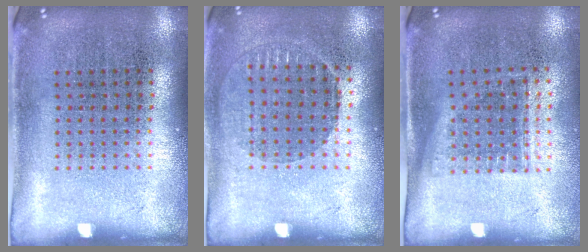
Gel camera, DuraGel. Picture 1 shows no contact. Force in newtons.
{"total": 0.9, "press": 0.8, "slide": 0.4}
{"total": 1.2, "press": 0.9, "slide": 0.7}